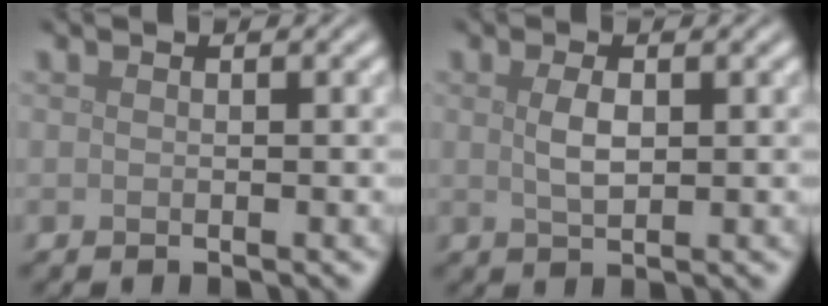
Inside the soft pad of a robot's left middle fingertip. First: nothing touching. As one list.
[{"total": 2.1, "force": [0.4, 0.9, 1.8], "torque": [-0.044, -0.001, 0.011]}]